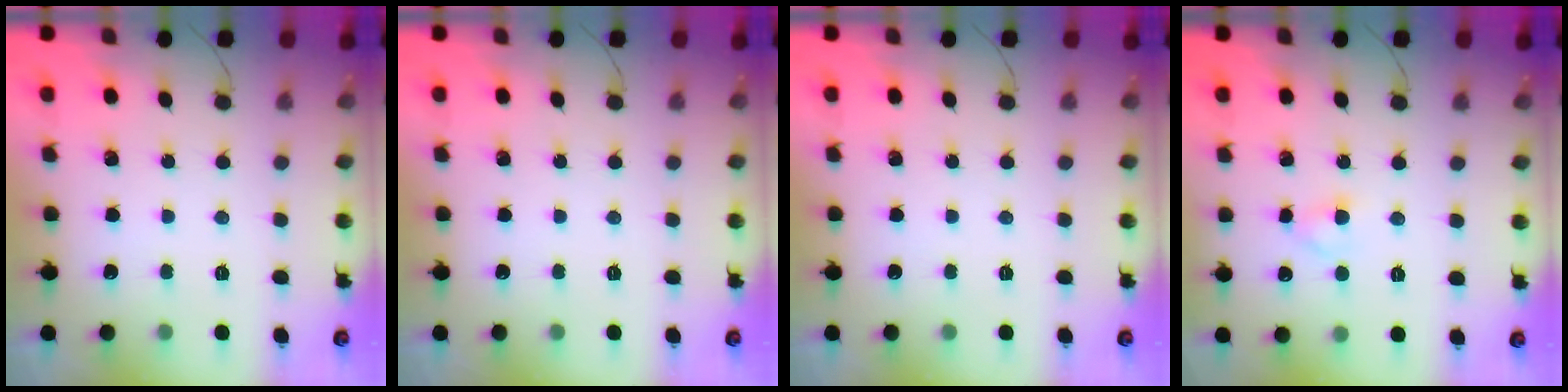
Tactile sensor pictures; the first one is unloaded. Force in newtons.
{"total": 0.0}
{"total": 0.0}
{"total": 2.7, "press": 2.5, "slide": 1.2}